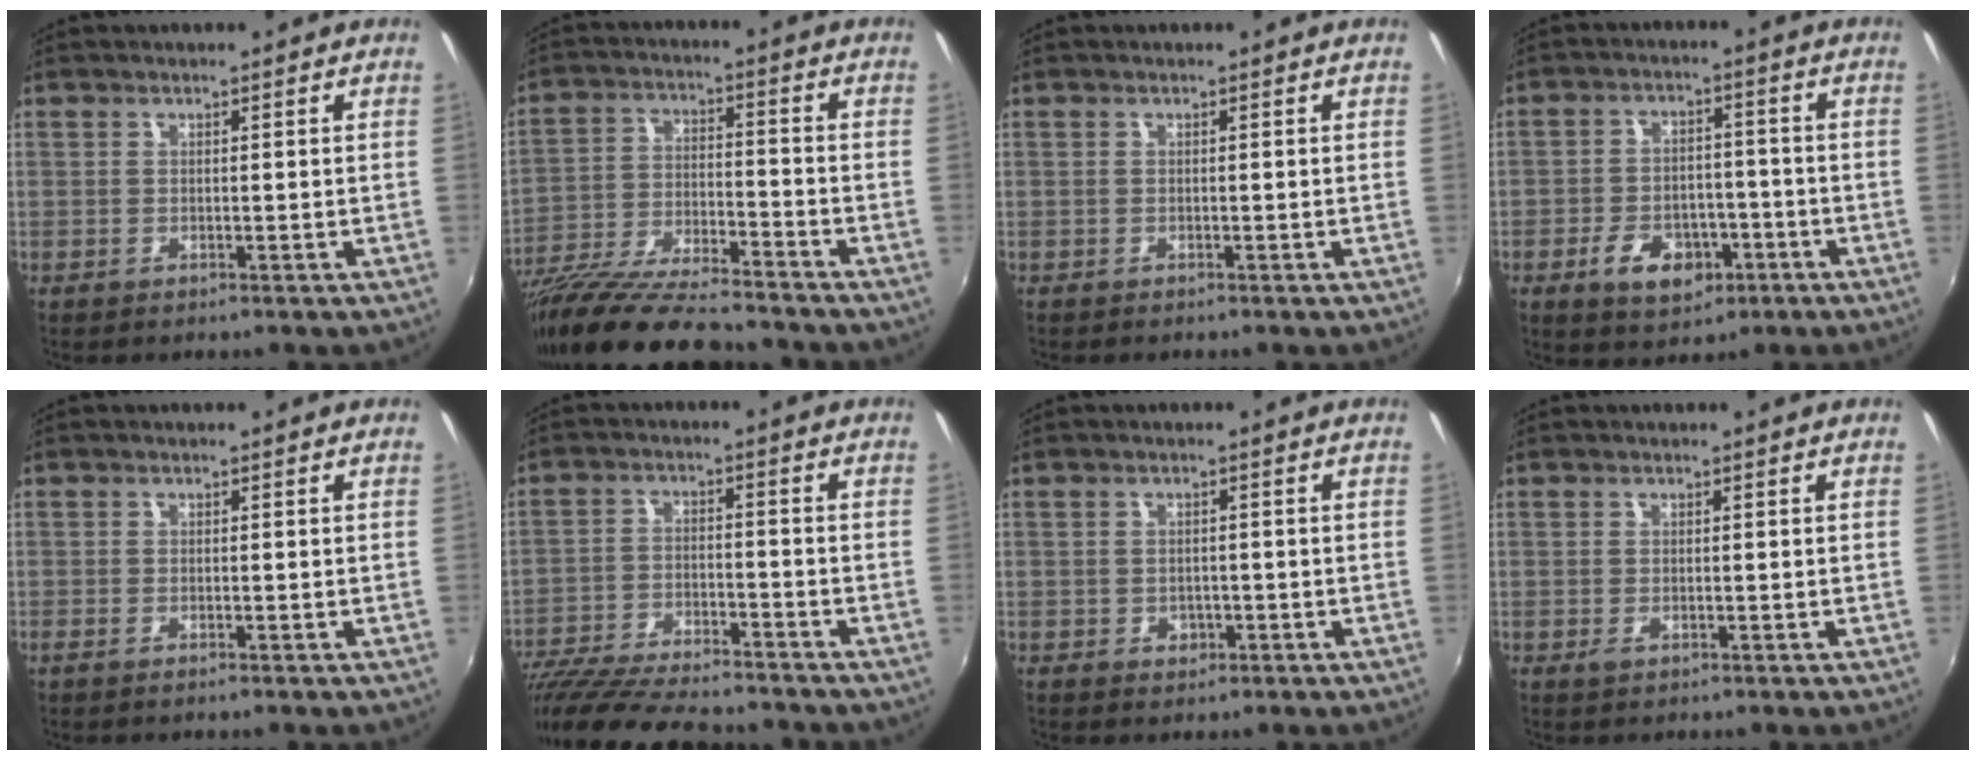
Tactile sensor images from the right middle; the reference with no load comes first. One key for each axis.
{"total": 18.9, "fx": -16.1, "fy": 2.7, "fz": 9.5, "tx": -0.190, "ty": -0.040, "tz": -0.276}
{"total": 0.0}
{"total": 9.3, "fx": -4.7, "fy": 5.9, "fz": 5.5, "tx": -0.123, "ty": 0.004, "tz": -0.067}
{"total": 1.1, "fx": -0.9, "fy": 0.1, "fz": 0.6, "tx": -0.014, "ty": -0.004, "tz": -0.018}
{"total": 20.0, "fx": -17.3, "fy": 4.1, "fz": 9.1, "tx": -0.189, "ty": -0.040, "tz": -0.286}
{"total": 2.3, "fx": -0.9, "fy": 2.0, "fz": 0.8, "tx": -0.015, "ty": -0.002, "tz": -0.010}
{"total": 1.0, "fx": -0.5, "fy": 0.6, "fz": 0.7, "tx": -0.014, "ty": -0.003, "tz": -0.009}